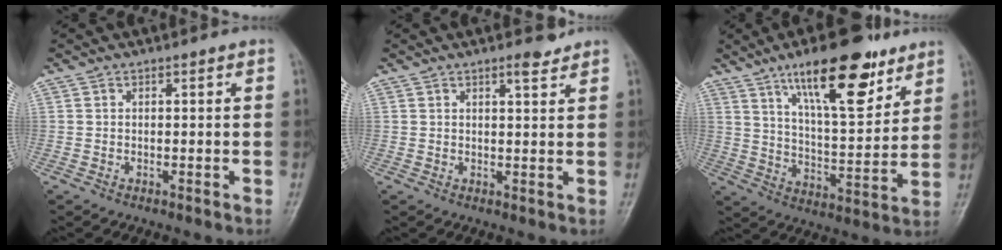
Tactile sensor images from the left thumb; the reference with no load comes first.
{"total": 2.6, "force": [2.1, 0.6, 1.5], "torque": [-0.021, -0.015, 0.032]}
{"total": 18.4, "force": [11.2, 6.2, 13.2], "torque": [-0.175, -0.054, 0.187]}